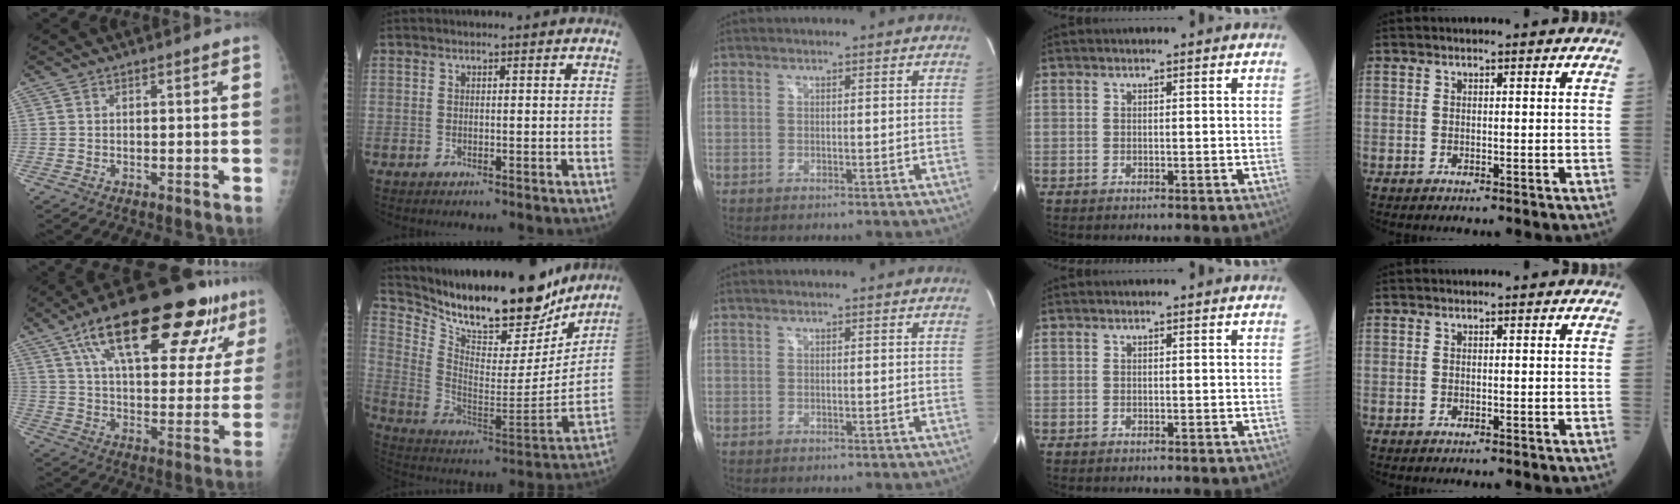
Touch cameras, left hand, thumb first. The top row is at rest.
{"thumb": {"total": 28.7, "force": [15.9, 10.1, 21.7], "torque": [-0.307, -0.006, 0.248]}, "index": {"total": 24.6, "force": [21.2, 5.8, 10.9], "torque": [-0.197, -0.026, 0.331]}}